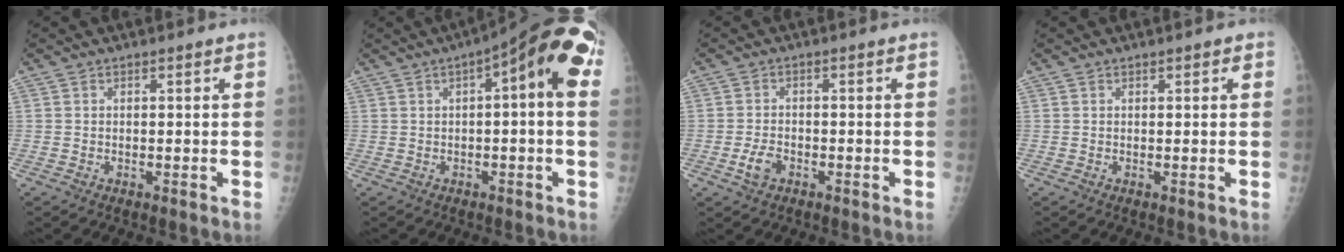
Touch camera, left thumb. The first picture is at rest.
{"total": 12.1, "force": [2.4, 3.4, 11.4], "torque": [-0.143, 0.040, 0.021]}
{"total": 3.4, "force": [-1.6, 2.2, 2.1], "torque": [-0.040, 0.011, -0.028]}
{"total": 1.2, "force": [0.6, 0.5, 0.9], "torque": [-0.008, 0.001, 0.006]}